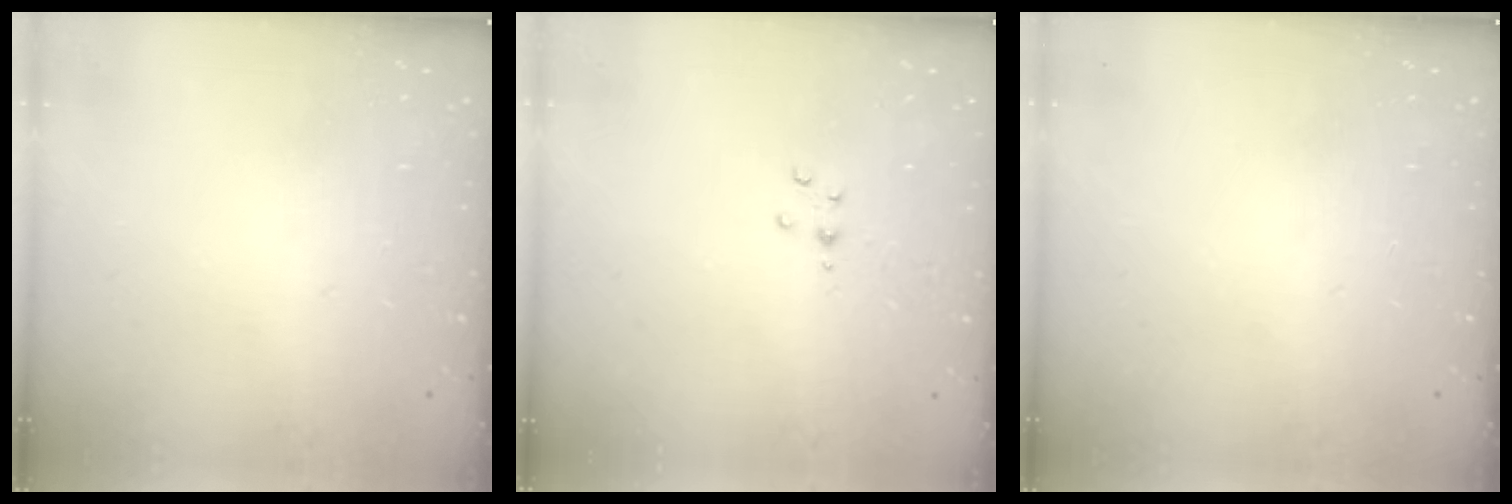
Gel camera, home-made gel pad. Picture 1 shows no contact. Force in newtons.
{"total": 3.1, "press": 3.1, "slide": 0.4}
{"total": 0.0}